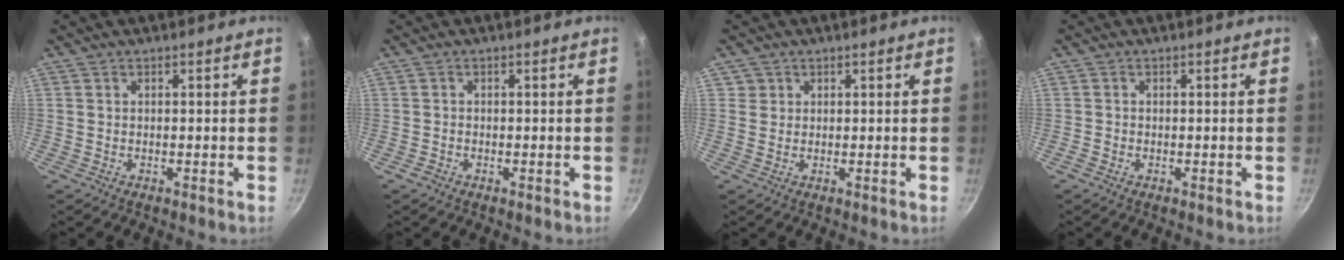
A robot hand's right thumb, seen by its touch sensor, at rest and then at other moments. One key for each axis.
{"total": 0.8, "fx": -0.4, "fy": 0.6, "fz": 0.2, "tx": -0.003, "ty": 0.002, "tz": -0.009}
{"total": 1.7, "fx": 0.6, "fy": 1.6, "fz": 0.2, "tx": 0.012, "ty": 0.007, "tz": 0.007}
{"total": 0.6, "fx": -0.3, "fy": 0.5, "fz": 0.2, "tx": -0.003, "ty": 0.000, "tz": -0.008}